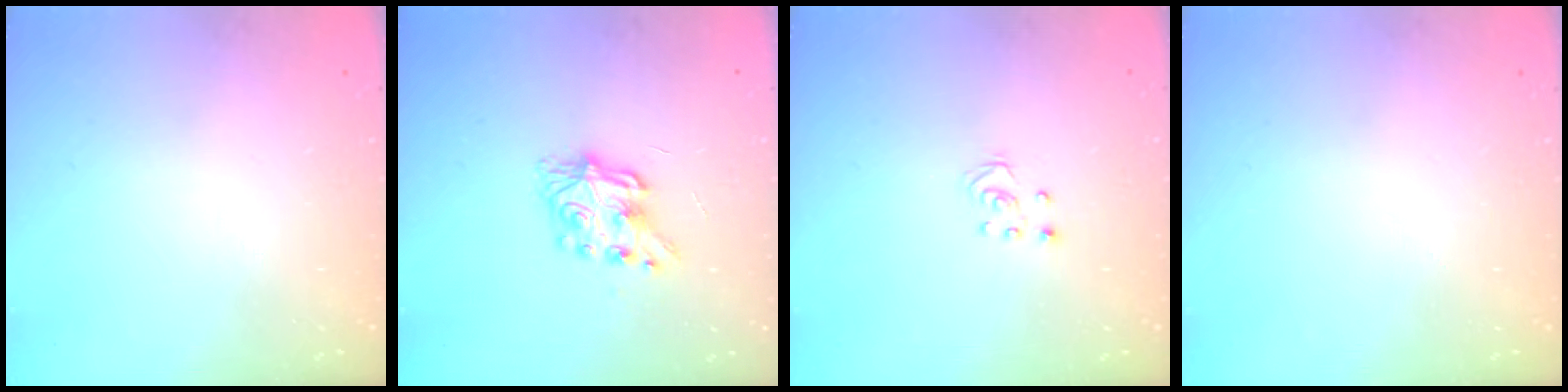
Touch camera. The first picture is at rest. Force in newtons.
{"total": 8.4, "press": 8.3, "slide": 0.3}
{"total": 2.5, "press": 2.5, "slide": 0.2}
{"total": 0.0}